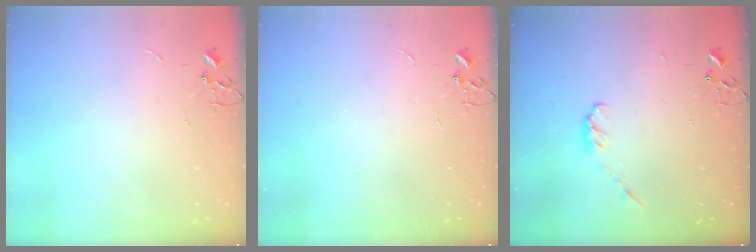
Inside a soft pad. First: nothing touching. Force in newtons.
{"total": 0.0}
{"total": 5.2, "press": 5.1, "slide": 0.7}